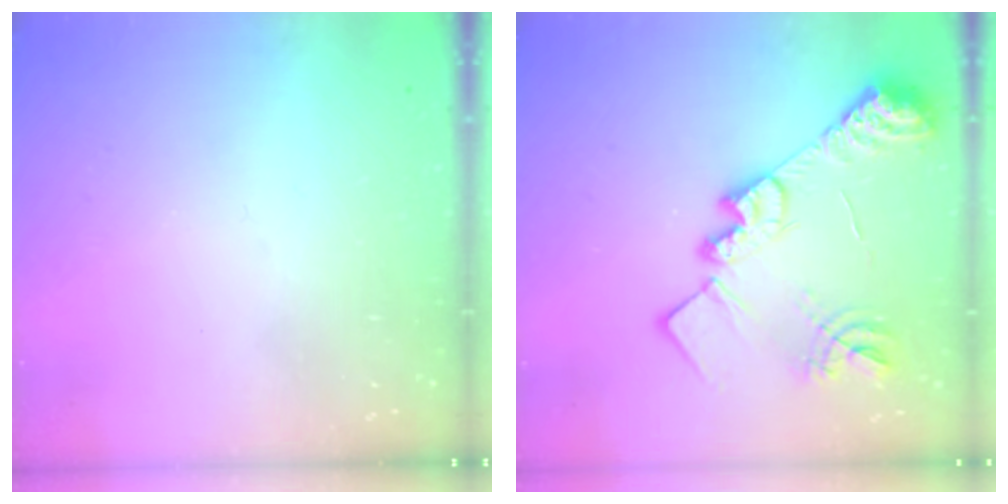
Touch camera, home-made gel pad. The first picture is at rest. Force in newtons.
{"total": 20.6, "press": 20.6, "slide": 1.8}